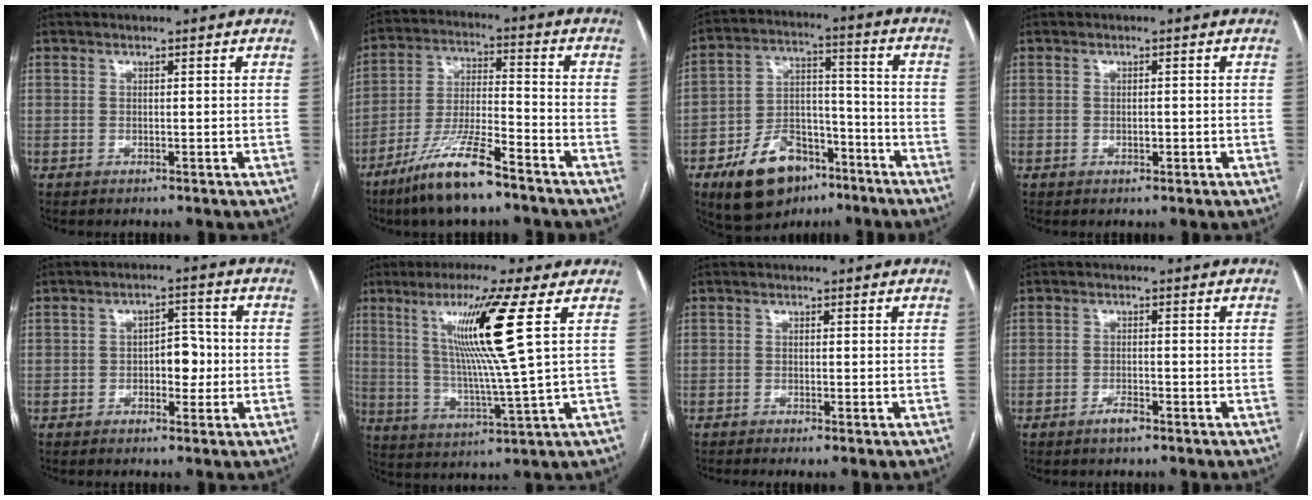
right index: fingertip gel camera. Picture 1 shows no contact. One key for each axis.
{"total": 12.0, "fx": -8.5, "fy": 1.6, "fz": 8.4, "tx": -0.170, "ty": -0.019, "tz": -0.159}
{"total": 13.9, "fx": -8.4, "fy": 8.1, "fz": 7.6, "tx": -0.132, "ty": 0.021, "tz": -0.135}
{"total": 1.2, "fx": -0.3, "fy": 0.5, "fz": 1.1, "tx": -0.020, "ty": 0.000, "tz": -0.003}
{"total": 4.8, "fx": -0.7, "fy": 2.7, "fz": 3.9, "tx": -0.051, "ty": 0.013, "tz": -0.010}
{"total": 13.3, "fx": 4.8, "fy": -2.3, "fz": 12.2, "tx": -0.213, "ty": -0.007, "tz": 0.086}
{"total": 1.1, "fx": -0.6, "fy": 0.1, "fz": 1.0, "tx": -0.019, "ty": -0.002, "tz": -0.011}
{"total": 1.9, "fx": -1.3, "fy": 0.5, "fz": 1.3, "tx": -0.024, "ty": 0.000, "tz": -0.023}